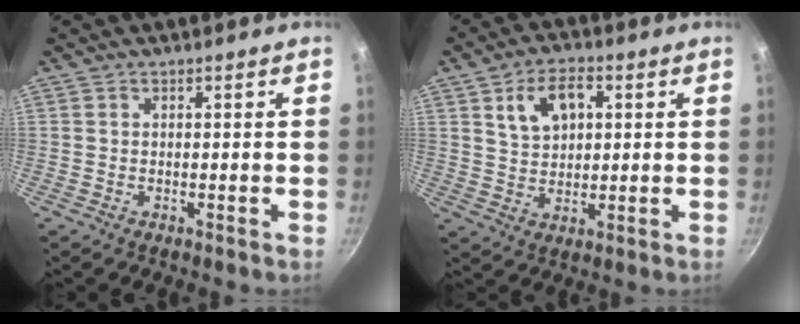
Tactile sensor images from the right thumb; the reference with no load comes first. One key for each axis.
{"total": 8.8, "fx": 2.8, "fy": 5.7, "fz": 6.1, "tx": -0.084, "ty": 0.001, "tz": 0.051}